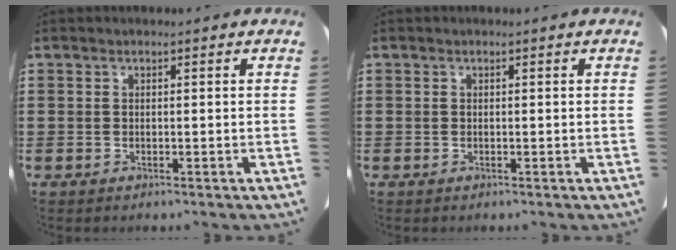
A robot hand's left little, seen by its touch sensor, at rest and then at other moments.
{"total": 0.0}